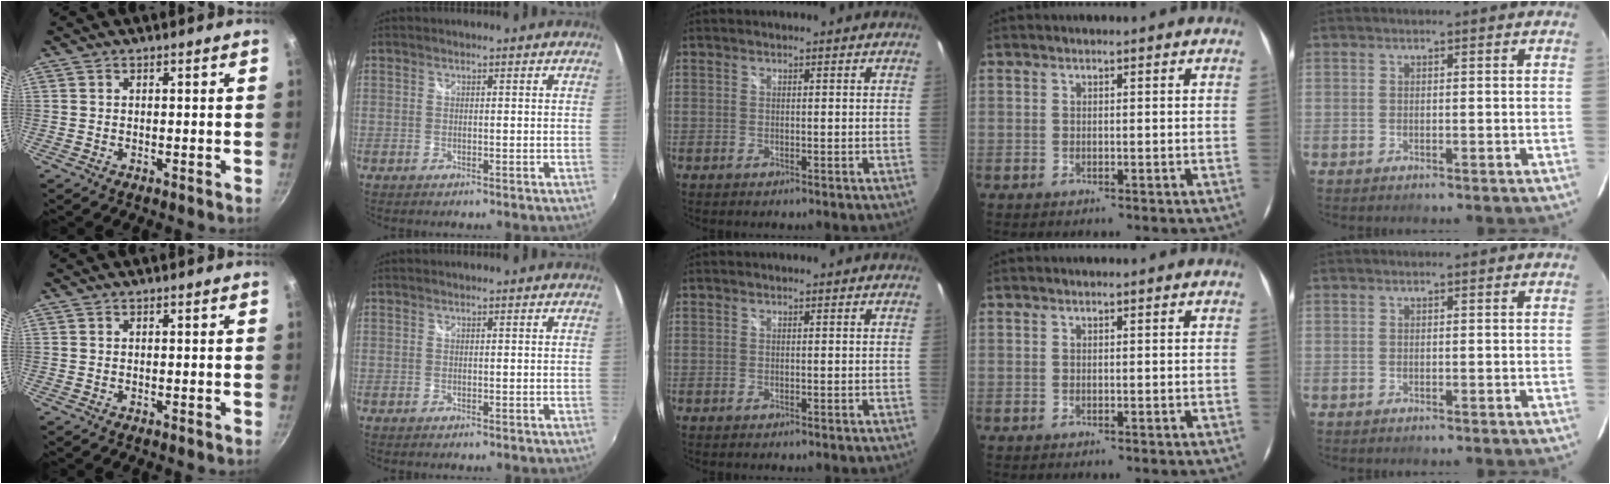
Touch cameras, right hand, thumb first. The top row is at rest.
{}